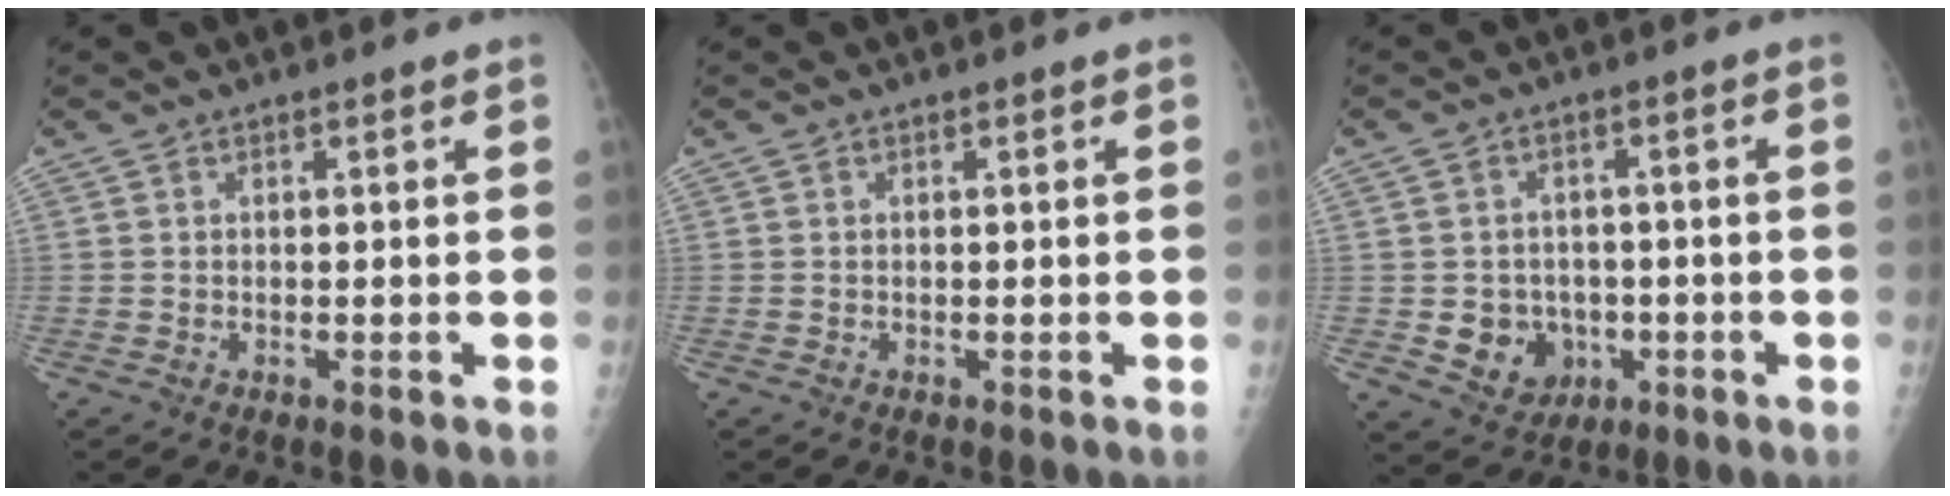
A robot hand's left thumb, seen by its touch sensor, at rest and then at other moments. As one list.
[{"total": 0.0}, {"total": 7.8, "force": [-1.6, 6.9, 3.3], "torque": [-0.020, 0.007, -0.014]}]